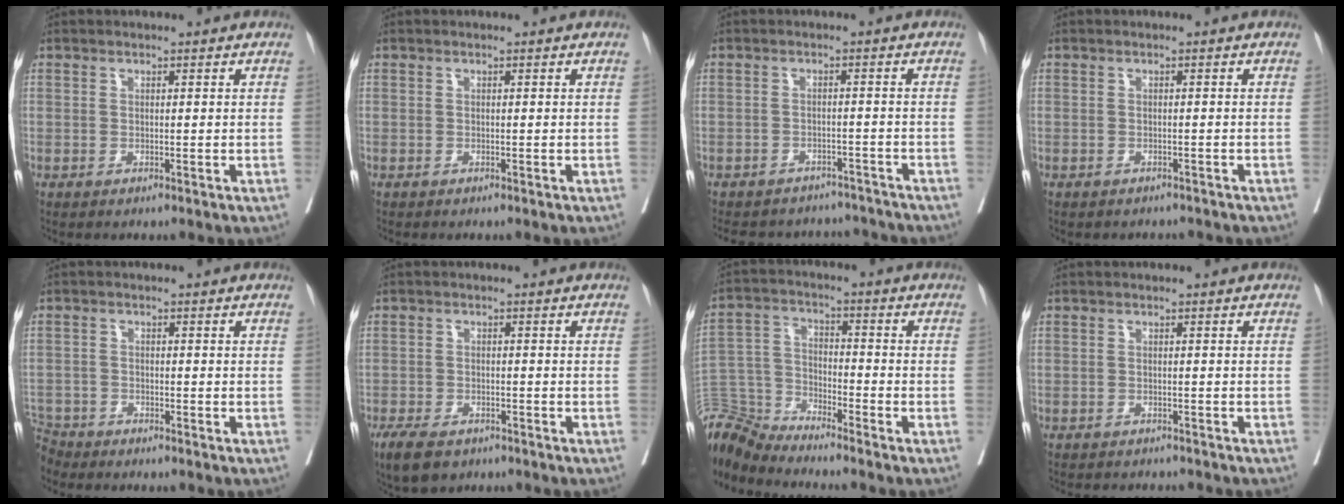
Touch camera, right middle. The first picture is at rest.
{"total": 0.0}
{"total": 13.5, "force": [-12.4, 4.7, 2.4], "torque": [-0.048, 0.020, -0.149]}
{"total": 3.0, "force": [-2.8, 1.1, 0.3], "torque": [-0.001, 0.001, -0.036]}
{"total": 3.9, "force": [-3.8, 0.8, -0.7], "torque": [0.015, -0.009, -0.075]}
{"total": 6.3, "force": [-4.6, 3.0, 3.2], "torque": [-0.055, -0.007, -0.072]}
{"total": 7.8, "force": [-7.7, -0.5, -0.8], "torque": [0.012, 0.016, -0.153]}
{"total": 6.7, "force": [-6.3, 1.5, 1.6], "torque": [-0.015, -0.005, -0.080]}